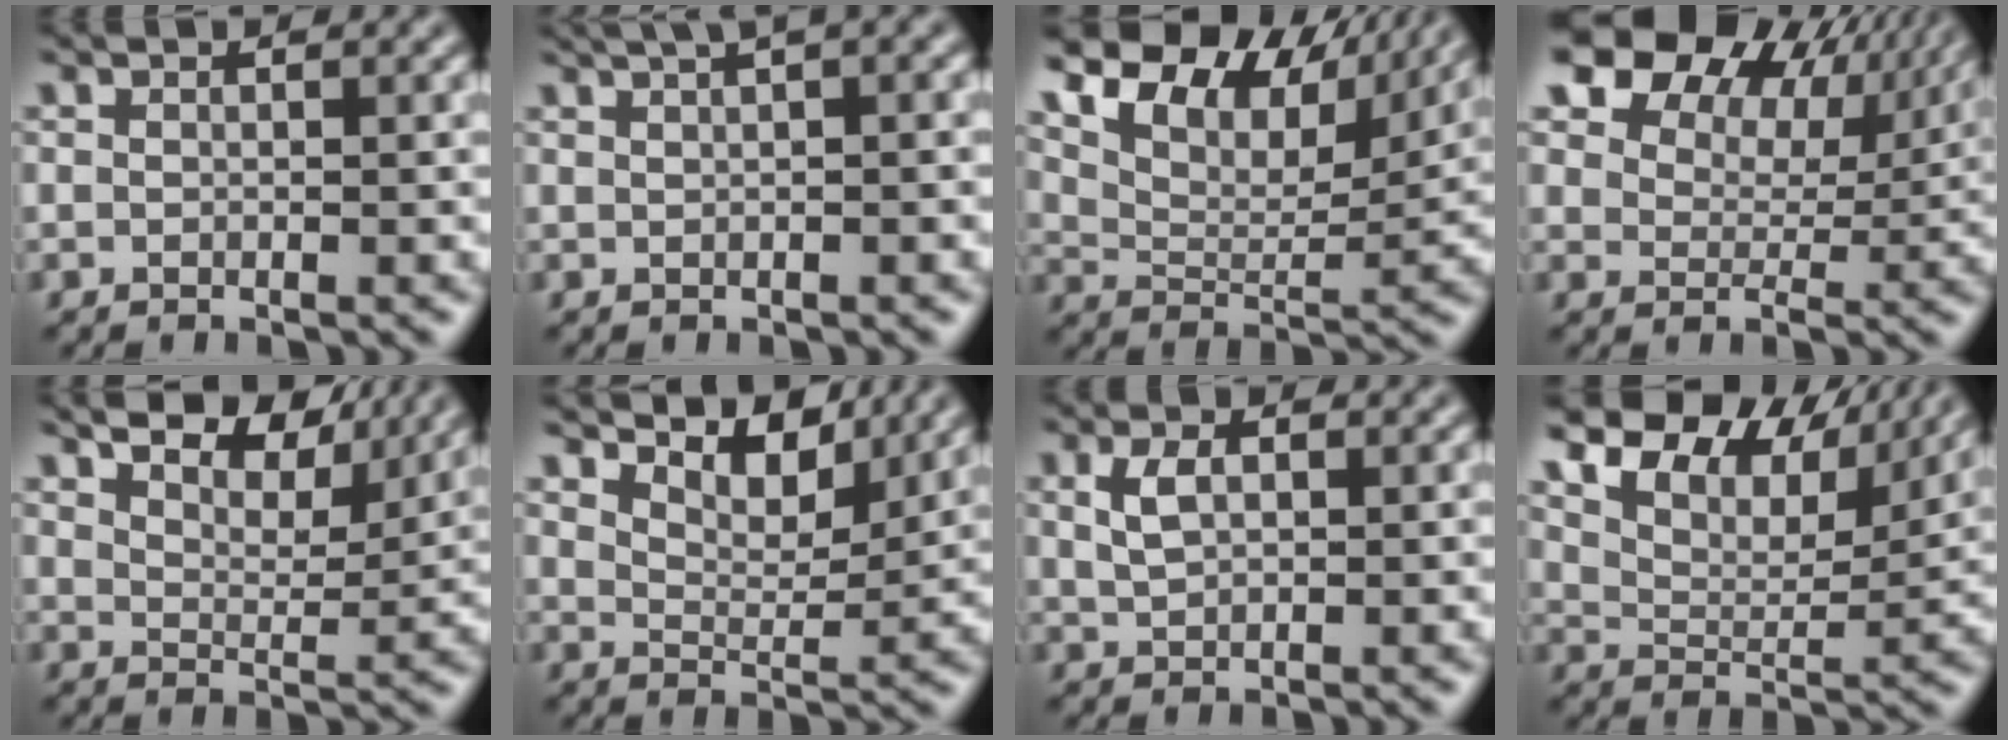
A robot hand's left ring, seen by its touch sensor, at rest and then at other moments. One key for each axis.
{"total": 5.7, "fx": 3.3, "fy": 2.1, "fz": 4.2, "tx": -0.045, "ty": 0.032, "tz": 0.032}
{"total": 13.9, "fx": 9.9, "fy": 6.4, "fz": 7.3, "tx": -0.159, "ty": 0.031, "tz": 0.153}
{"total": 13.0, "fx": 8.2, "fy": 7.4, "fz": 6.9, "tx": -0.132, "ty": 0.036, "tz": 0.127}
{"total": 7.6, "fx": 6.0, "fy": 2.7, "fz": 3.8, "tx": -0.056, "ty": 0.006, "tz": 0.071}
{"total": 5.6, "fx": 4.8, "fy": 1.5, "fz": 2.4, "tx": -0.048, "ty": -0.003, "tz": 0.063}
{"total": 2.5, "fx": 0.9, "fy": 1.5, "fz": 1.8, "tx": -0.043, "ty": 0.002, "tz": 0.018}
{"total": 13.2, "fx": 10.2, "fy": 5.6, "fz": 6.3, "tx": -0.143, "ty": 0.018, "tz": 0.163}